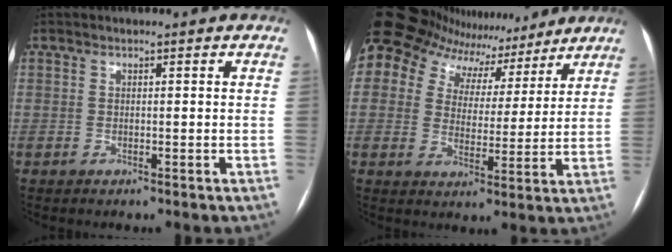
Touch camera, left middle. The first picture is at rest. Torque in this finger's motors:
{"motor_torque": [2.14, 0.00, 1.05, 0.21]}